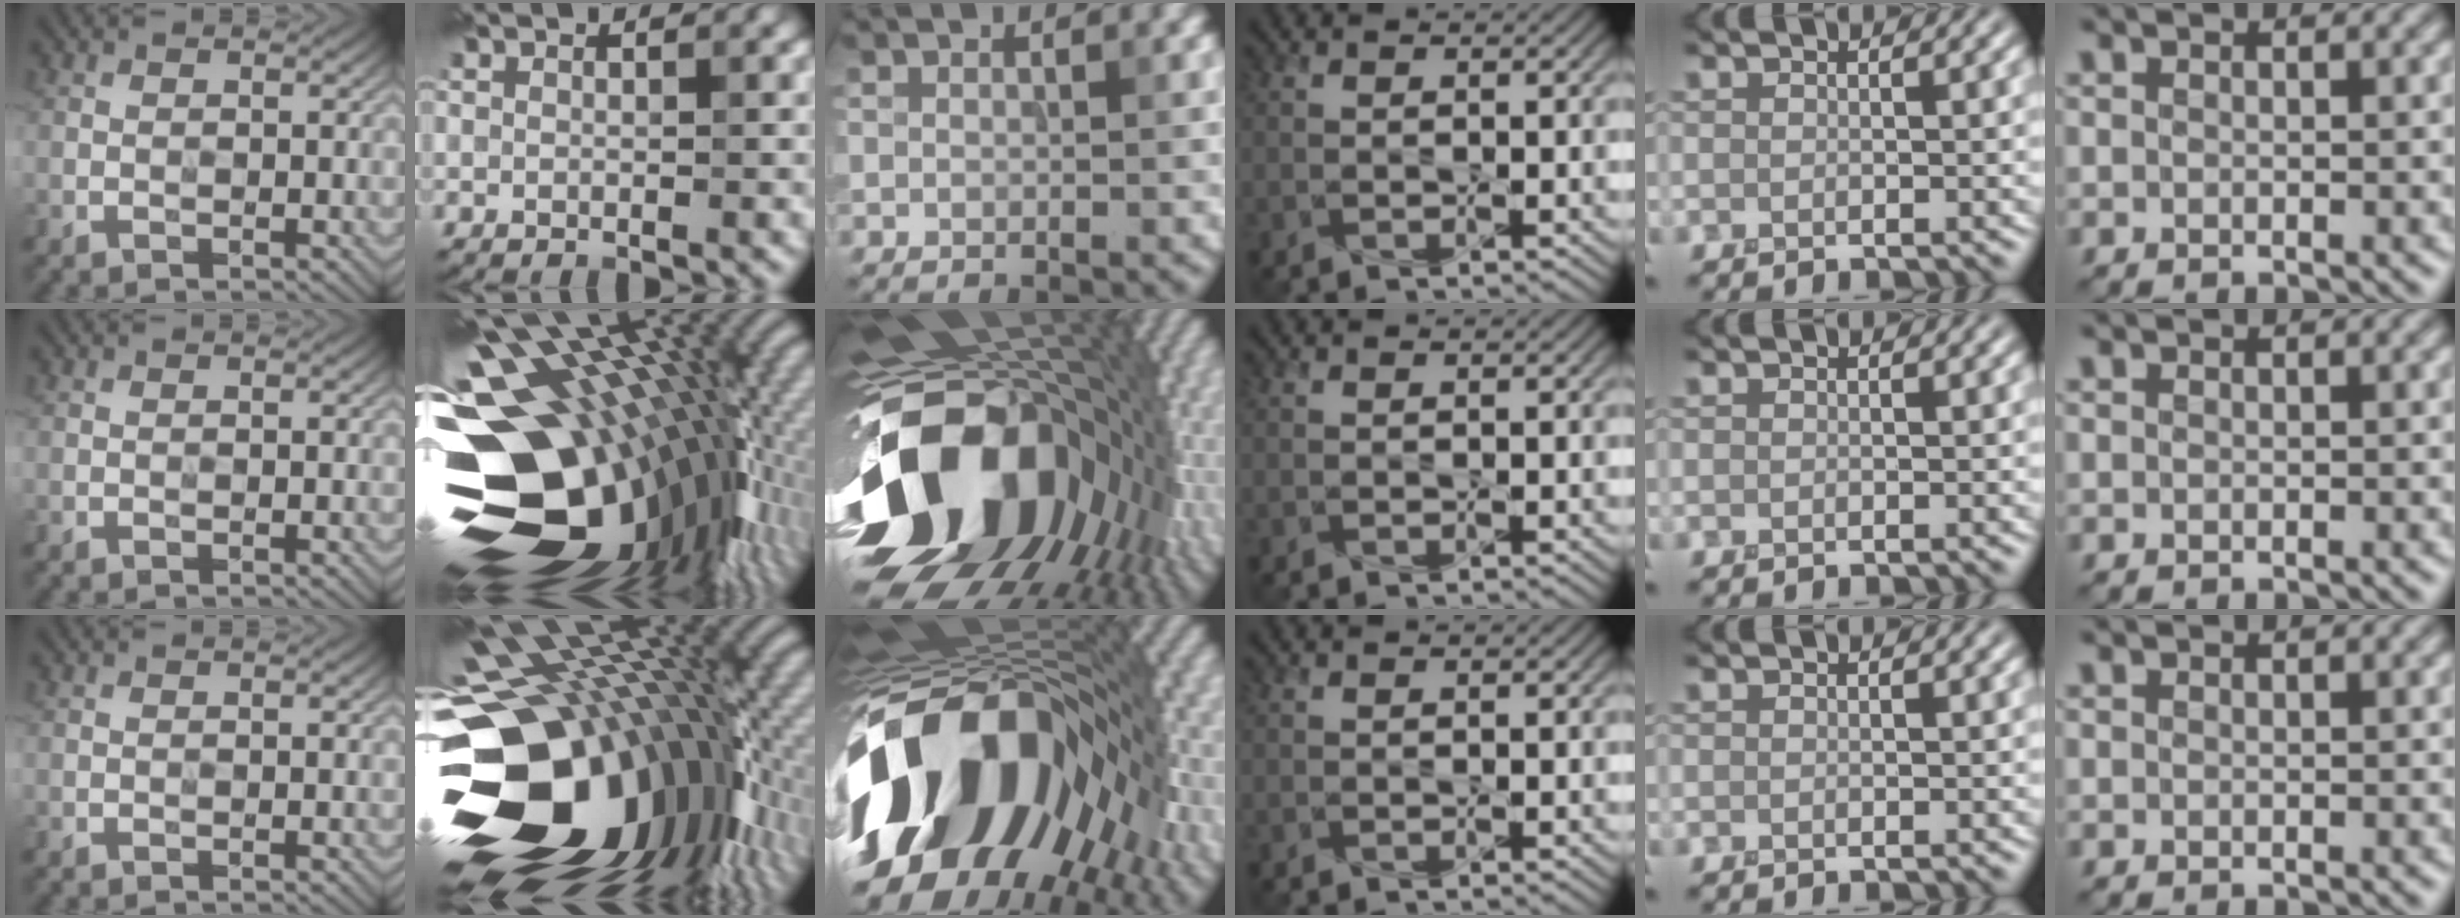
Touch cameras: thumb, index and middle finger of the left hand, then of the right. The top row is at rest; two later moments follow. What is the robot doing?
{"motion": "press", "object": "button"}